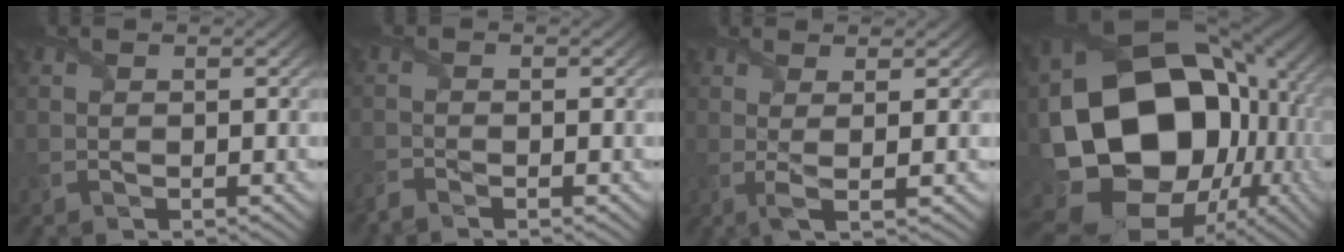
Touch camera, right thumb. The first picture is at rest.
{"total": 1.8, "force": [-1.8, 0.2, 0.4], "torque": [-0.014, -0.010, -0.046]}
{"total": 2.9, "force": [0.5, 0.4, 2.9], "torque": [-0.056, 0.001, 0.005]}
{"total": 22.9, "force": [-2.1, 17.9, 14.1], "torque": [-0.318, -0.071, 0.004]}